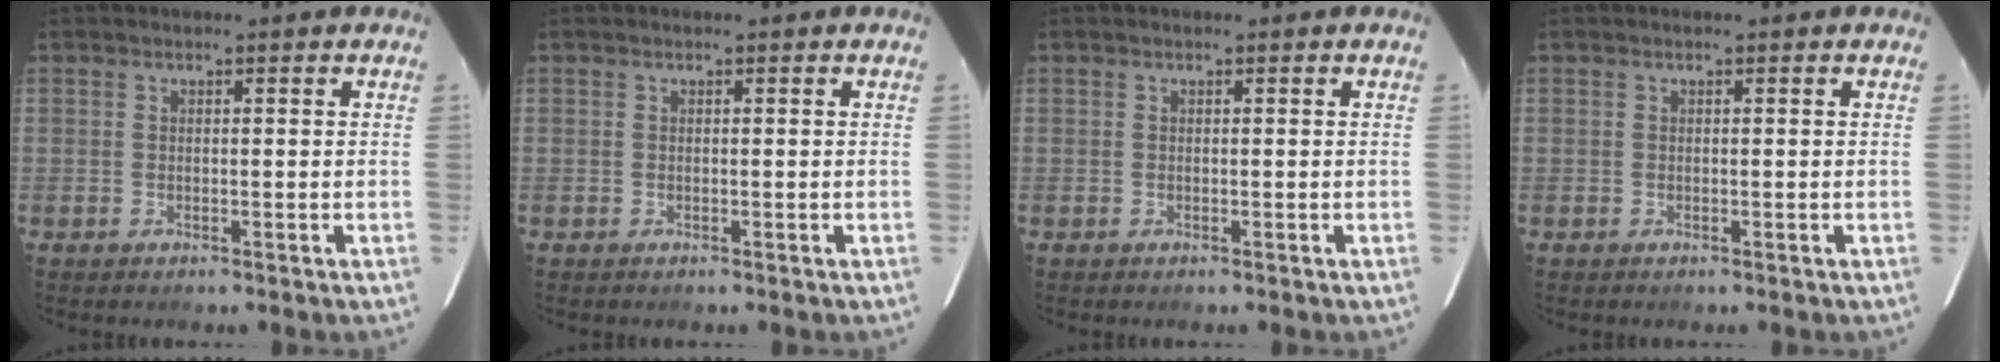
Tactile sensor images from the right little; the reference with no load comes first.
{"total": 0.0}
{"total": 0.0}
{"total": 0.0}